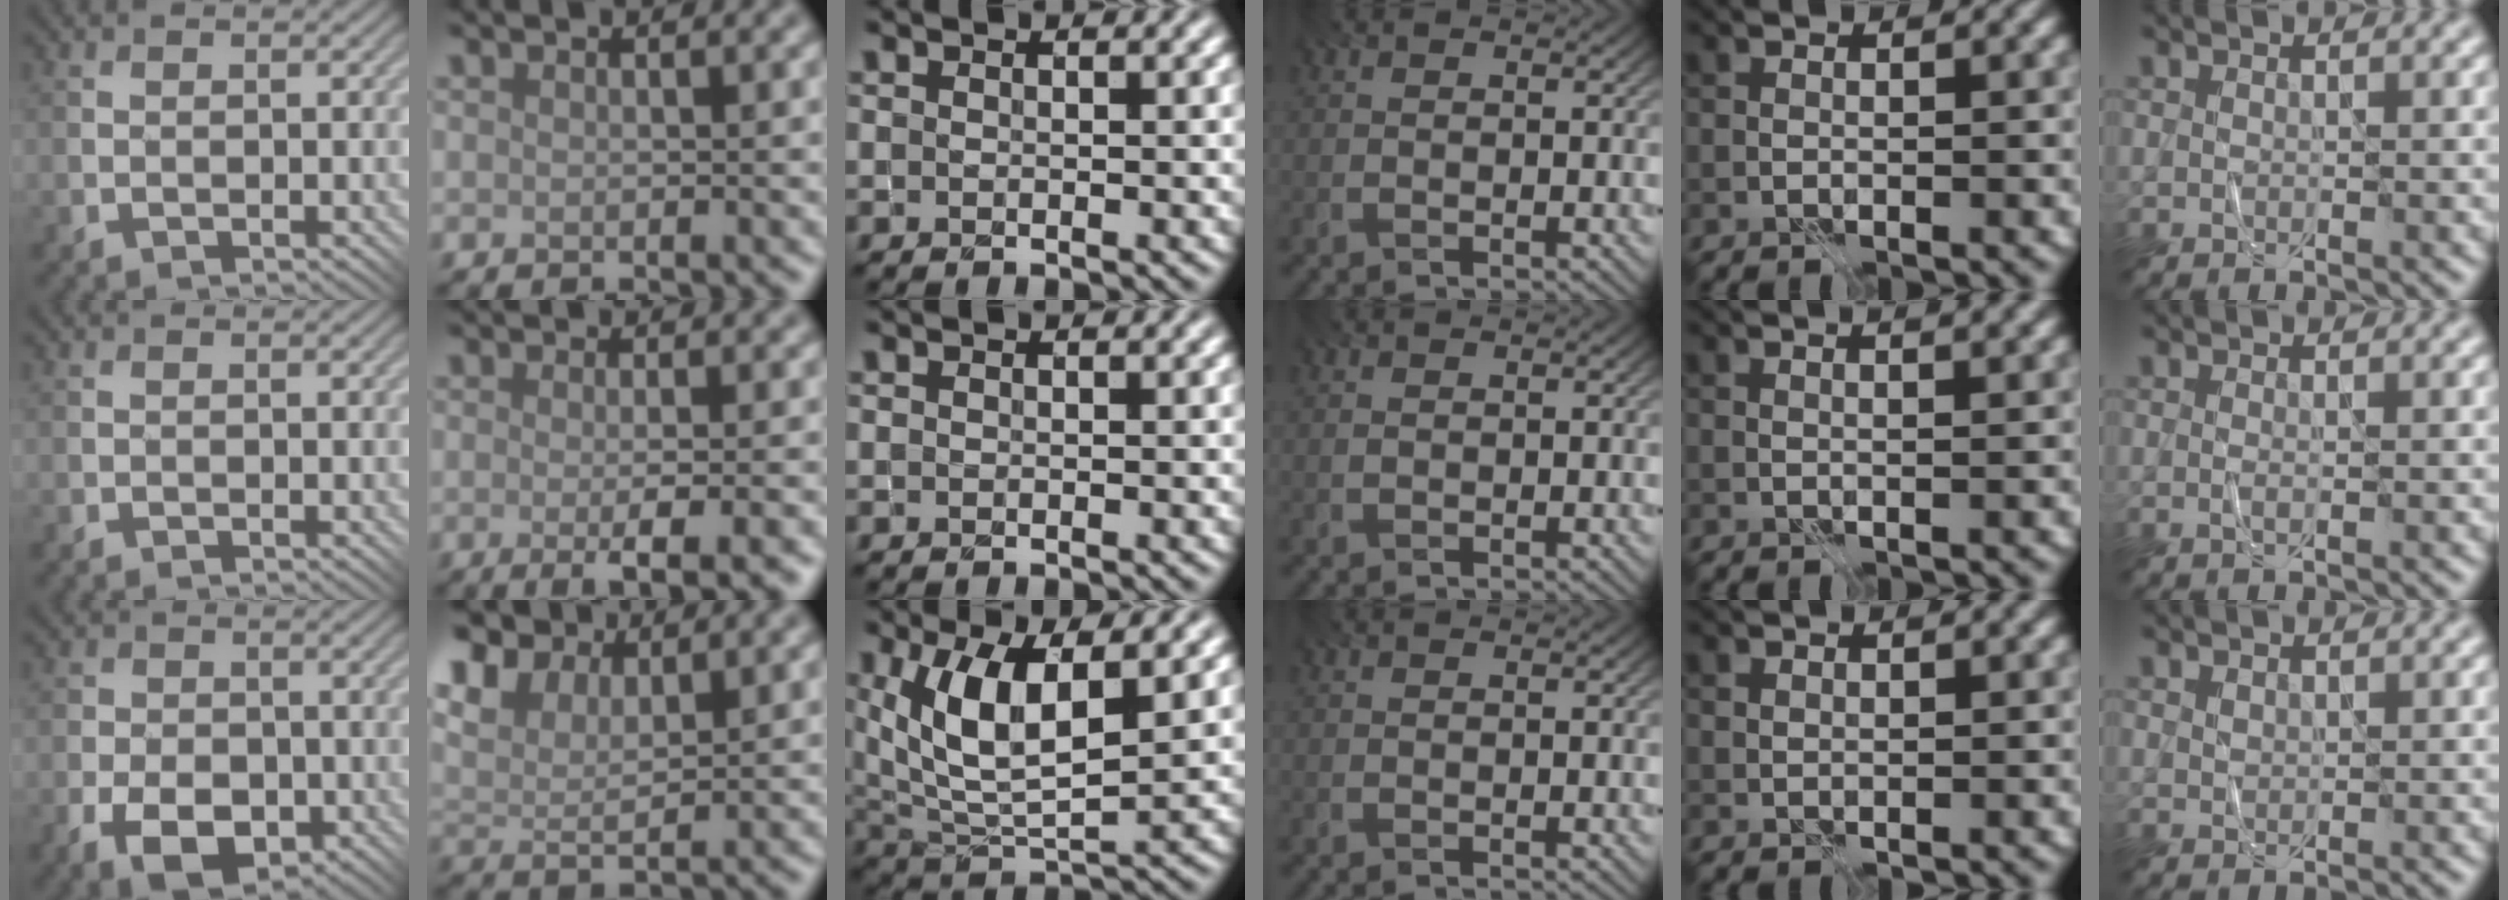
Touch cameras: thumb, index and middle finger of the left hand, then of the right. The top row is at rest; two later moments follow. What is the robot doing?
{"motion": "fold", "object": "shorts"}